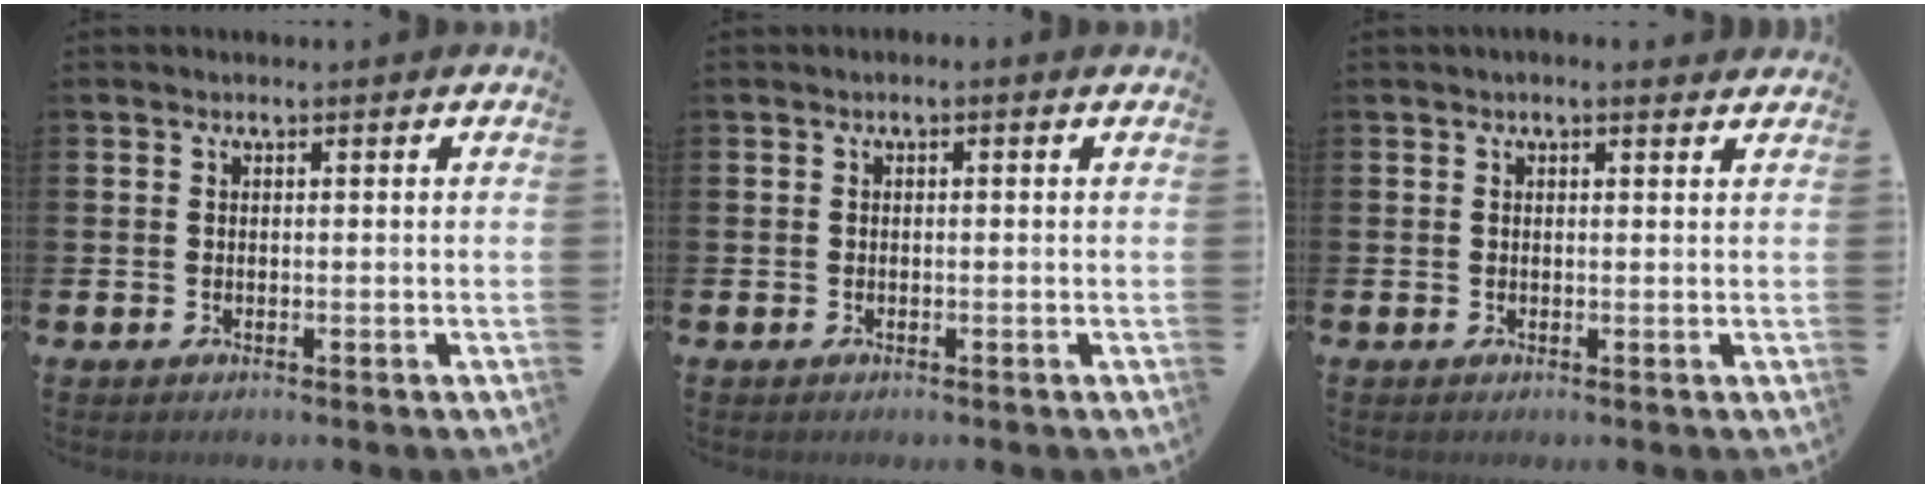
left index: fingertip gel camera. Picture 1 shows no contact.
{"total": 0.5, "force": [-0.4, 0.1, 0.4], "torque": [-0.006, -0.001, -0.008]}
{"total": 0.8, "force": [0.7, 0.1, 0.5], "torque": [-0.008, 0.003, 0.011]}